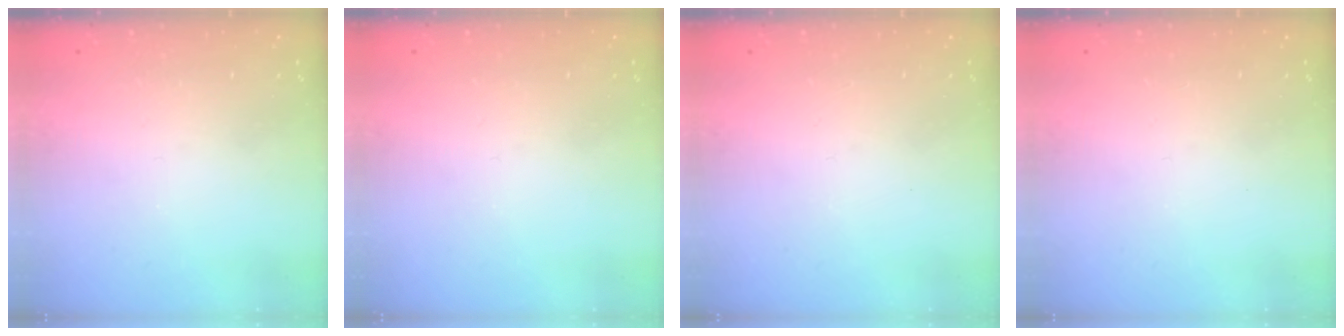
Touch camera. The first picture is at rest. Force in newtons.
{"total": 0.0}
{"total": 0.0}
{"total": 0.0}